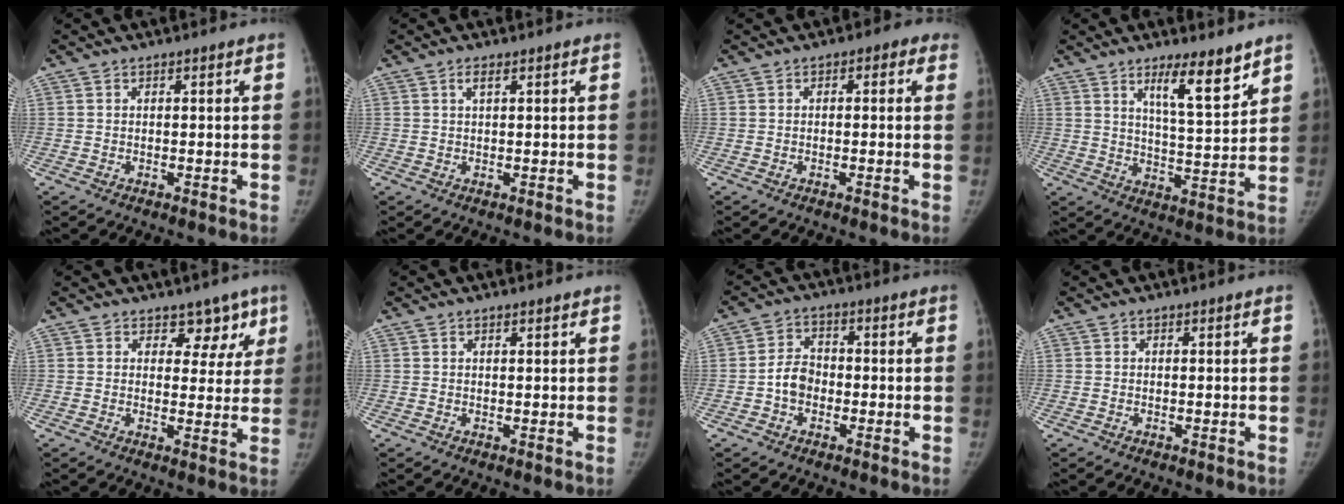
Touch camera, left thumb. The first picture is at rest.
{"total": 1.3, "force": [0.6, 0.3, 1.0], "torque": [-0.019, 0.003, 0.011]}
{"total": 2.7, "force": [1.0, 1.8, 1.8], "torque": [0.005, 0.006, -0.001]}
{"total": 9.7, "force": [6.6, 1.8, 6.9], "torque": [-0.096, -0.053, 0.109]}
{"total": 5.6, "force": [3.7, 3.7, 1.9], "torque": [0.024, -0.017, 0.045]}
{"total": 0.7, "force": [0.6, 0.2, 0.4], "torque": [-0.005, -0.003, 0.010]}
{"total": 5.1, "force": [-1.3, 4.0, 2.8], "torque": [-0.032, 0.021, -0.030]}
{"total": 0.0}